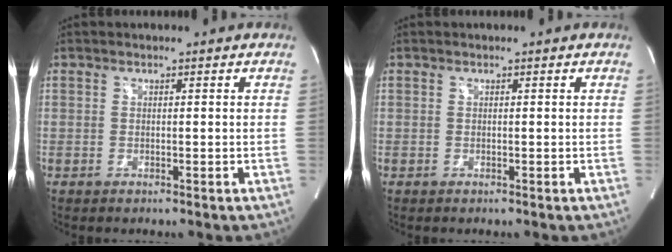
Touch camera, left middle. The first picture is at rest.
{"total": 0.0}